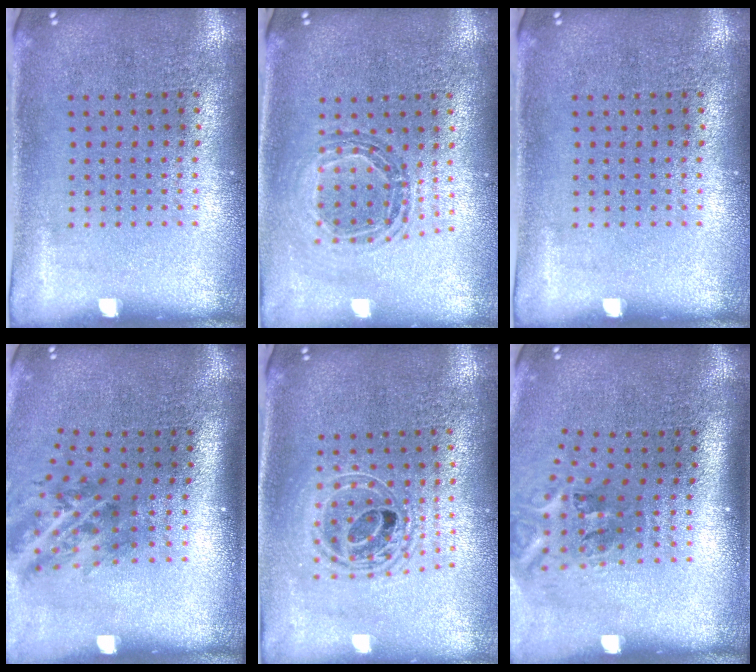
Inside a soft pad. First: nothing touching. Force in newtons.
{"total": 0.8, "press": 0.8, "slide": 0.1}
{"total": 0.0}
{"total": 1.7, "press": 1.1, "slide": 1.3}
{"total": 1.8, "press": 1.5, "slide": 0.9}
{"total": 2.3, "press": 1.4, "slide": 1.9}